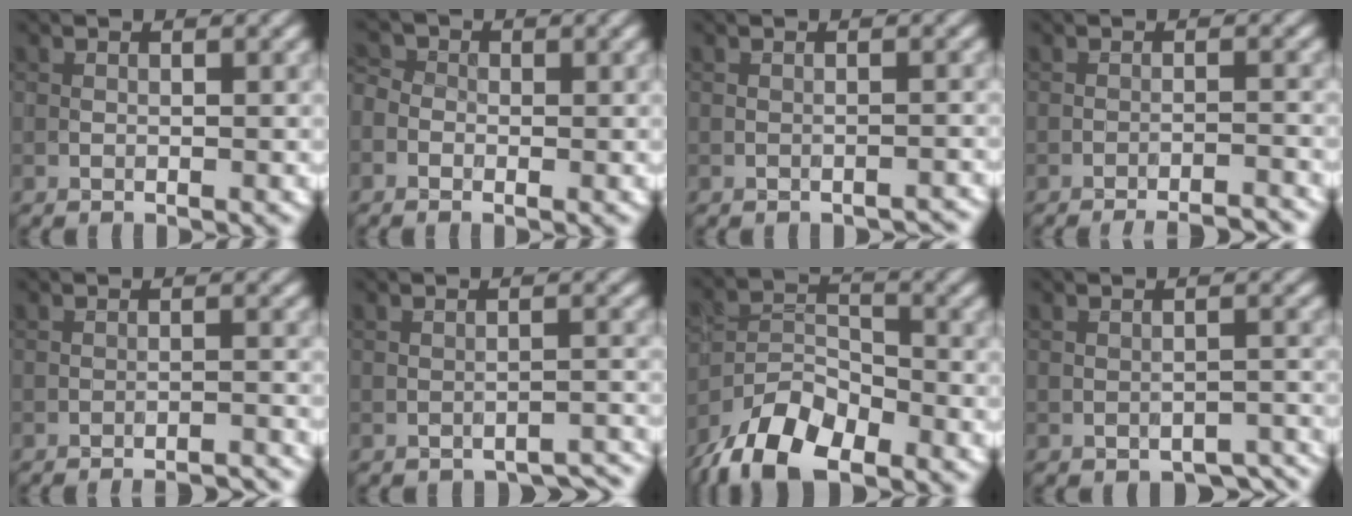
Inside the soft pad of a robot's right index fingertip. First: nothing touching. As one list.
[{"total": 1.7, "force": [-0.5, 1.4, 0.8], "torque": [-0.006, 0.007, -0.020]}, {"total": 1.3, "force": [-1.3, 0.2, 0.1], "torque": [0.005, 0.005, -0.018]}, {"total": 6.6, "force": [-6.2, 1.2, 1.9], "torque": [-0.010, 0.021, -0.077]}, {"total": 4.2, "force": [-4.0, 0.7, 1.1], "torque": [-0.007, 0.017, -0.050]}, {"total": 2.8, "force": [-2.6, 0.8, 0.7], "torque": [-0.006, 0.007, -0.032]}, {"total": 8.6, "force": [-6.0, 4.0, 4.6], "torque": [-0.086, -0.001, -0.121]}, {"total": 3.1, "force": [-2.3, 1.5, 1.5], "torque": [-0.019, -0.001, -0.024]}]